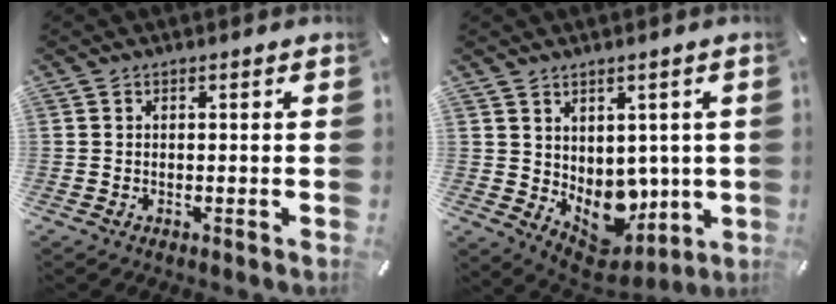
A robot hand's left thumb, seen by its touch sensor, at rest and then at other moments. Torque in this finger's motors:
{"motor_torque": [0.98, 2.46, 0.14, 0.03, 0.05]}